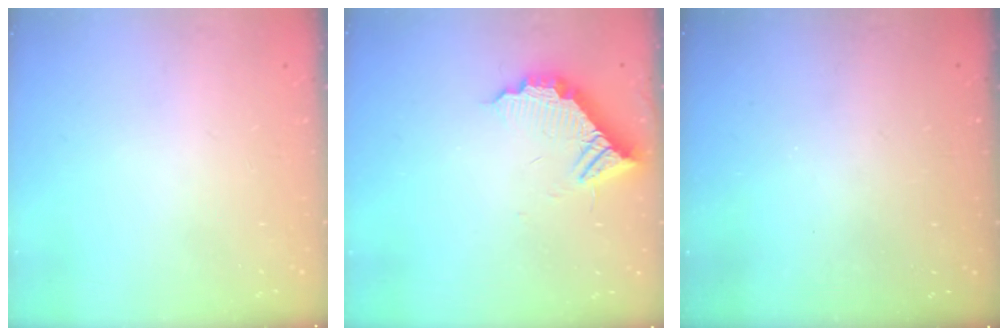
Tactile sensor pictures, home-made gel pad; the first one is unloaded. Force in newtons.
{"total": 11.5, "press": 11.4, "slide": 0.7}
{"total": 2.8, "press": 2.8, "slide": 0.3}